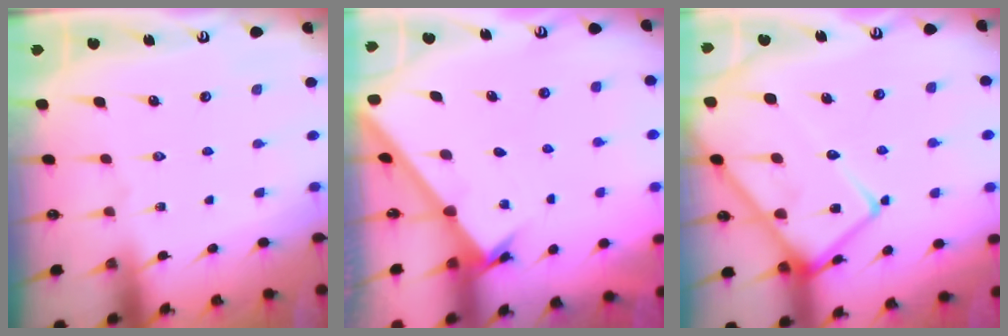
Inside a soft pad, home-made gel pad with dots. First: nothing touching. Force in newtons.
{"total": 1.7, "press": 1.7, "slide": 0.1}
{"total": 17.8, "press": 17.7, "slide": 1.6}